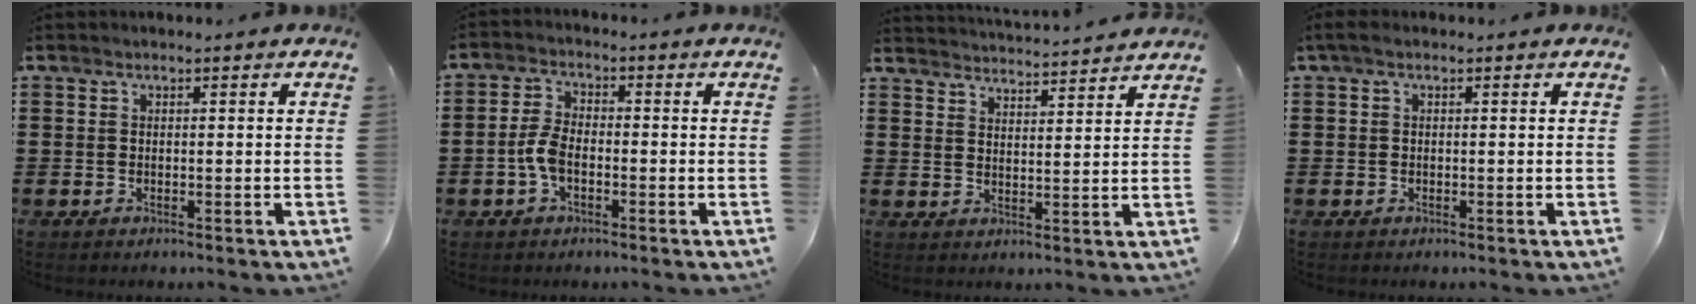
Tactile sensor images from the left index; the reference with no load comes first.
{"total": 4.3, "force": [-1.3, 2.1, 3.6], "torque": [-0.092, -0.003, -0.031]}
{"total": 3.6, "force": [3.5, -0.7, -0.2], "torque": [-0.009, -0.026, 0.060]}
{"total": 1.0, "force": [-0.4, 0.3, 0.8], "torque": [-0.015, 0.000, -0.008]}